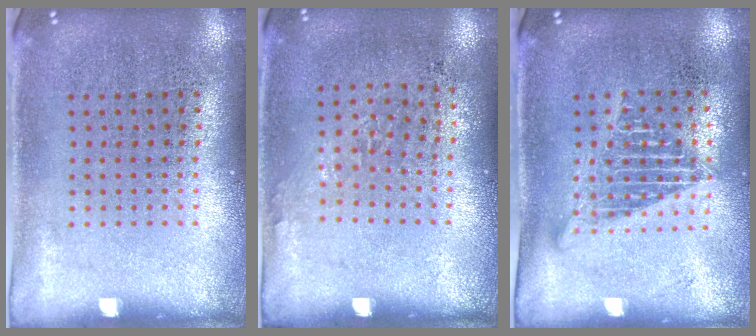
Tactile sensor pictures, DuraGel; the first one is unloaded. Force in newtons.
{"total": 0.9, "press": 0.7, "slide": 0.7}
{"total": 1.5, "press": 1.3, "slide": 0.8}